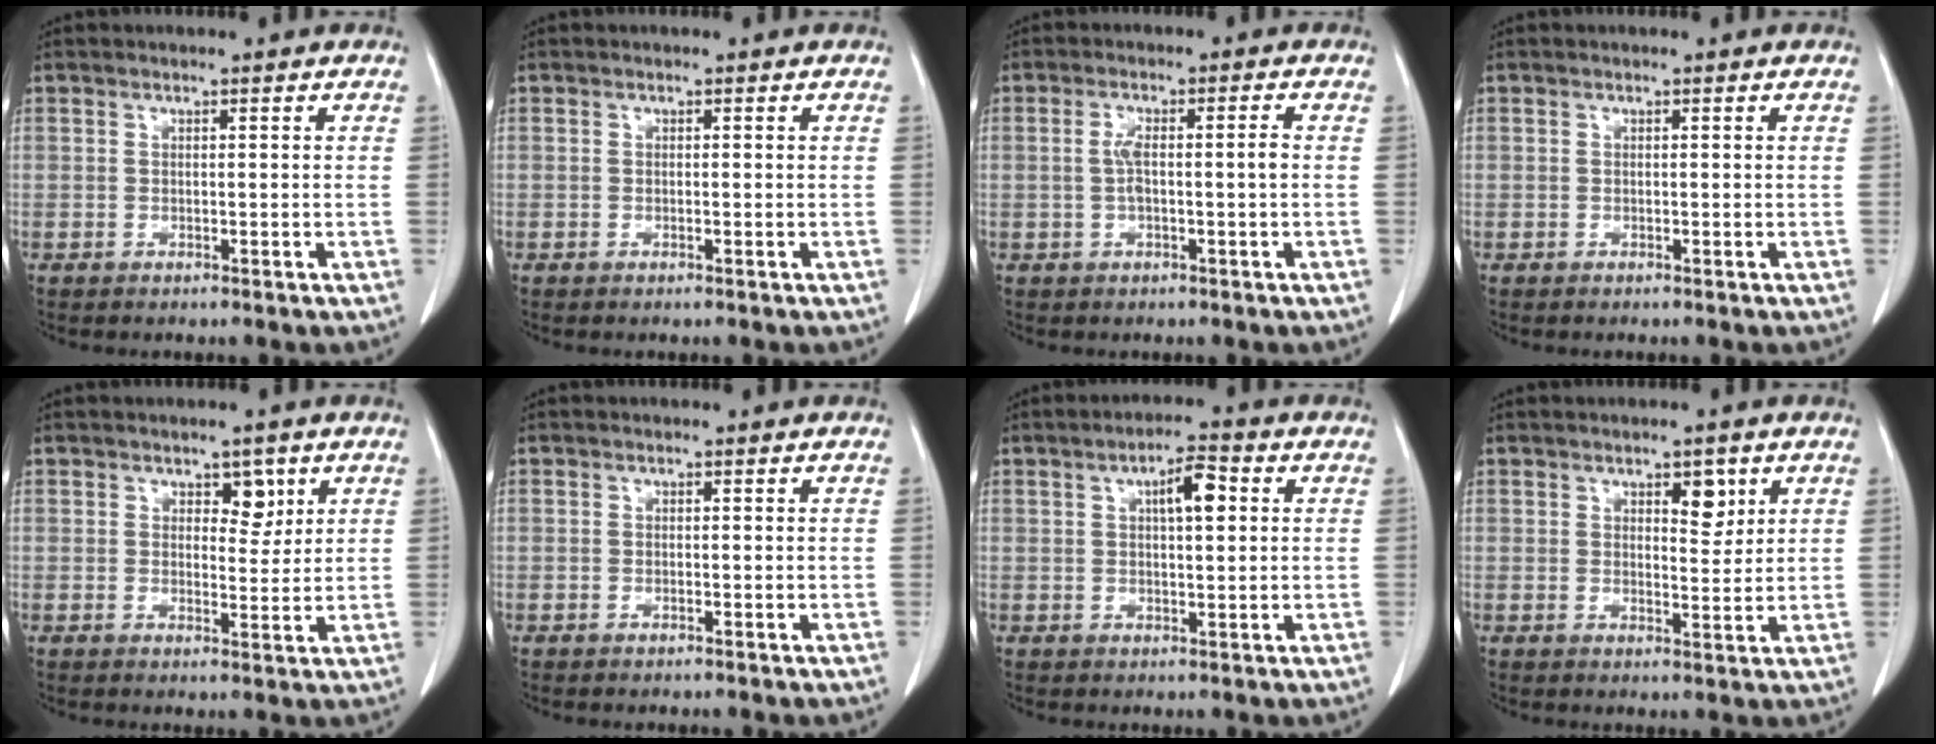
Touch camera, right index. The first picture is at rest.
{"total": 0.0}
{"total": 4.0, "force": [-0.3, 0.5, 3.9], "torque": [-0.081, 0.010, -0.003]}
{"total": 0.0}
{"total": 3.4, "force": [1.7, 1.9, 2.2], "torque": [-0.020, -0.001, 0.025]}
{"total": 0.0}
{"total": 5.2, "force": [1.5, 1.3, 4.8], "torque": [-0.080, 0.010, 0.024]}
{"total": 3.7, "force": [1.9, 1.5, 2.8], "torque": [-0.036, -0.005, 0.028]}